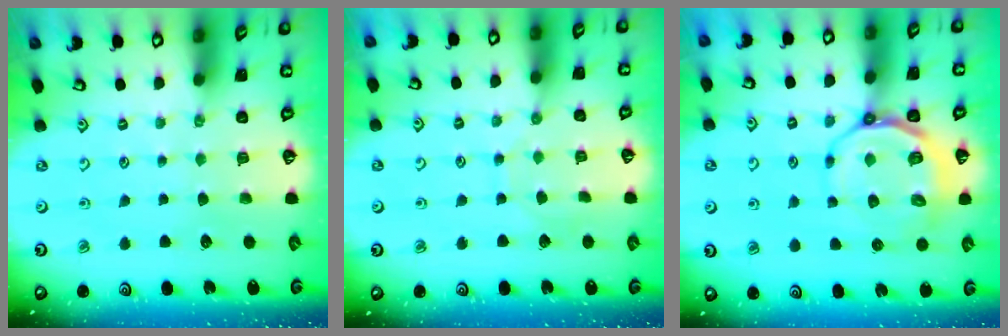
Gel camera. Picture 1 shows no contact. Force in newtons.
{"total": 6.2, "press": 6.2, "slide": 0.6}
{"total": 11.7, "press": 11.4, "slide": 2.9}